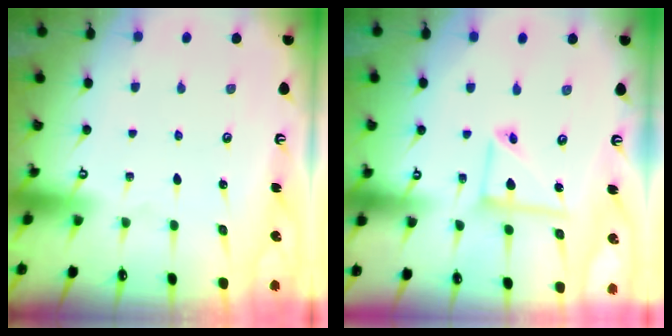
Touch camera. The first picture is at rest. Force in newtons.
{"total": 8.4, "press": 8.3, "slide": 0.8}